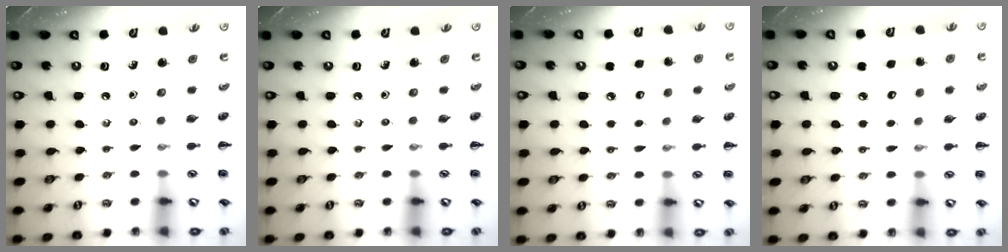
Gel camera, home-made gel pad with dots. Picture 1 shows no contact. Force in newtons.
{"total": 0.0}
{"total": 4.2, "press": 4.0, "slide": 1.3}
{"total": 5.9, "press": 5.7, "slide": 1.5}